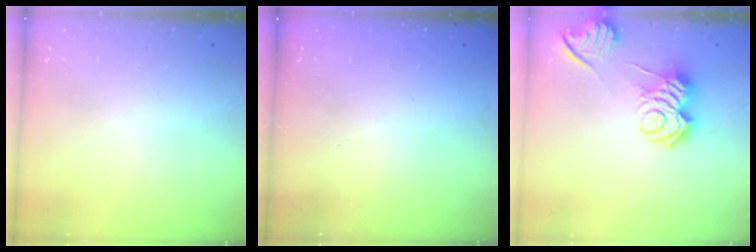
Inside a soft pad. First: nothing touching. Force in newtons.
{"total": 2.4, "press": 2.2, "slide": 0.8}
{"total": 10.0, "press": 10.0, "slide": 0.8}